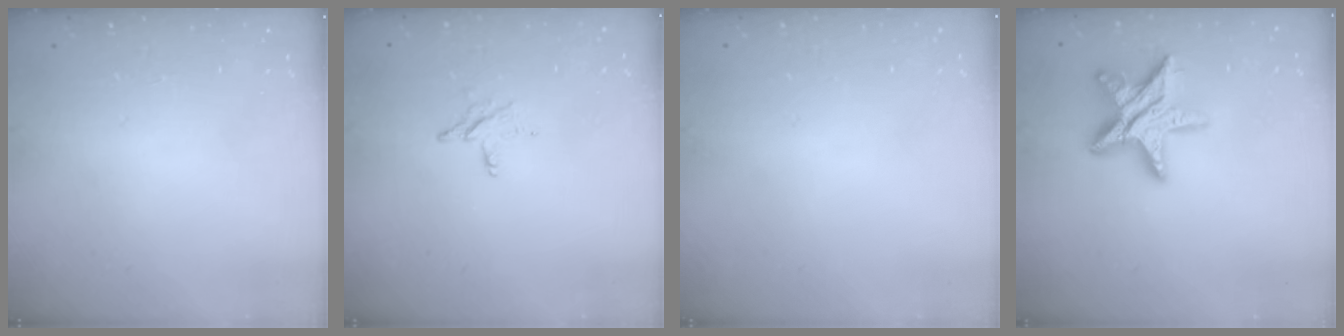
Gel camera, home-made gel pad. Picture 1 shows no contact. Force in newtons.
{"total": 3.6, "press": 3.6, "slide": 0.4}
{"total": 0.0}
{"total": 14.2, "press": 14.2, "slide": 1.0}